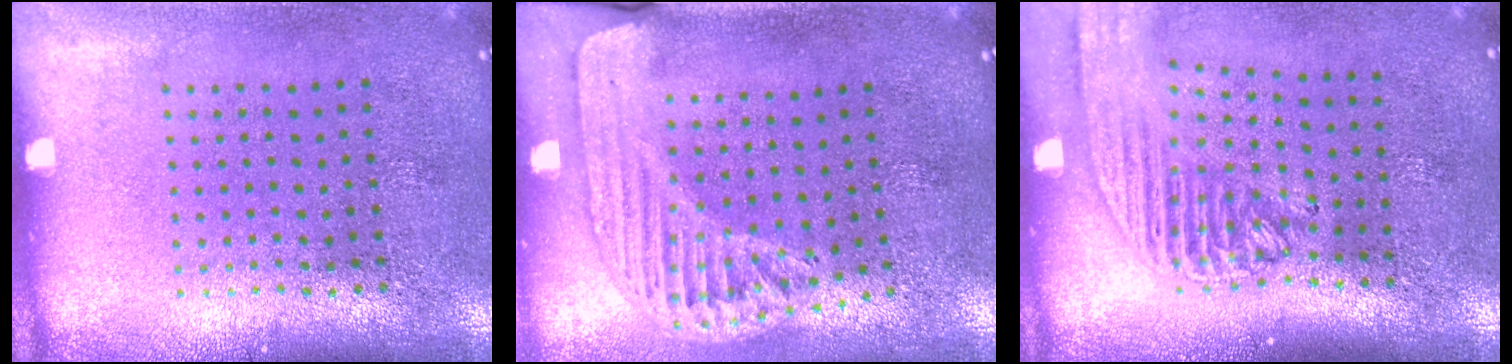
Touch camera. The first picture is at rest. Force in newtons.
{"total": 1.5, "press": 1.5, "slide": 0.3}
{"total": 2.0, "press": 1.7, "slide": 1.1}